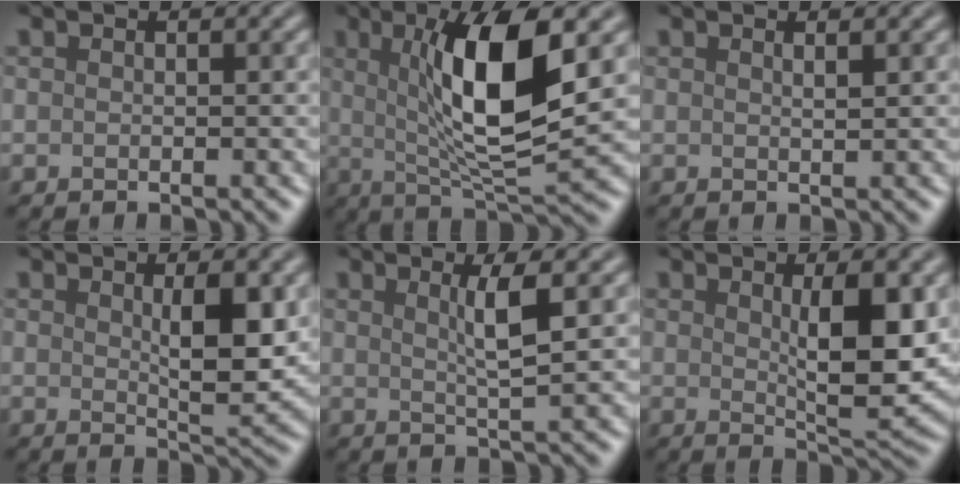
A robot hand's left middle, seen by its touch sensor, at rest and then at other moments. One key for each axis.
{"total": 9.6, "fx": 2.0, "fy": 2.5, "fz": 9.1, "tx": -0.140, "ty": -0.011, "tz": 0.040}
{"total": 1.0, "fx": 0.6, "fy": 0.4, "fz": 0.8, "tx": -0.002, "ty": 0.002, "tz": 0.004}
{"total": 4.6, "fx": 1.0, "fy": 1.2, "fz": 4.3, "tx": -0.065, "ty": -0.006, "tz": 0.021}
{"total": 3.2, "fx": 1.0, "fy": 0.5, "fz": 3.0, "tx": -0.045, "ty": -0.001, "tz": 0.017}
{"total": 6.4, "fx": 1.1, "fy": 1.7, "fz": 6.1, "tx": -0.087, "ty": -0.010, "tz": 0.024}